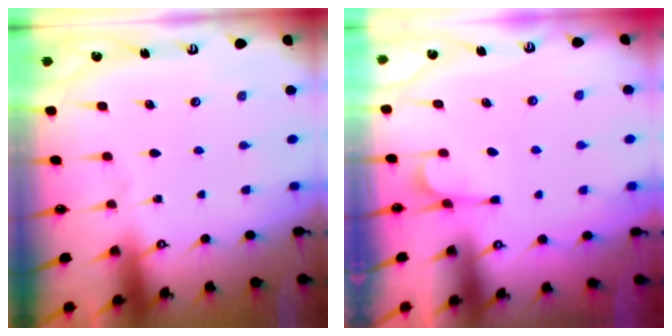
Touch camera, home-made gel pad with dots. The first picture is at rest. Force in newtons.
{"total": 4.6, "press": 4.5, "slide": 1.3}